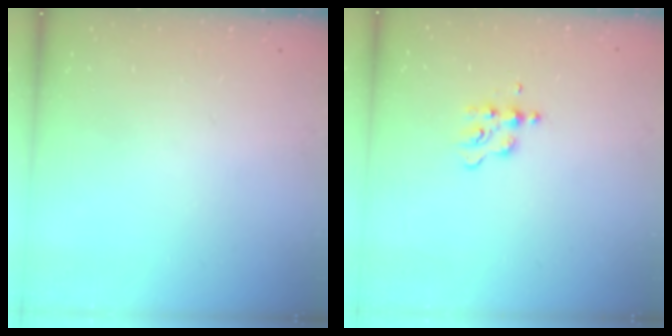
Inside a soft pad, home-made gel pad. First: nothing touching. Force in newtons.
{"total": 4.1, "press": 4.0, "slide": 0.4}